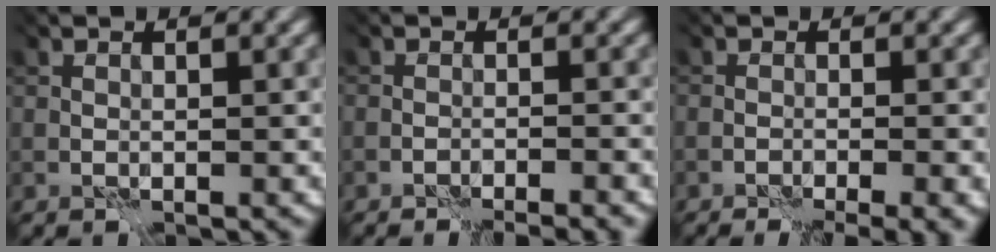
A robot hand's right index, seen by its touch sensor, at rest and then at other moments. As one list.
[{"total": 2.0, "force": [-1.7, 0.2, 1.0], "torque": [0.000, 0.003, -0.022]}, {"total": 3.9, "force": [-1.5, 1.5, 3.2], "torque": [-0.033, -0.006, -0.022]}]